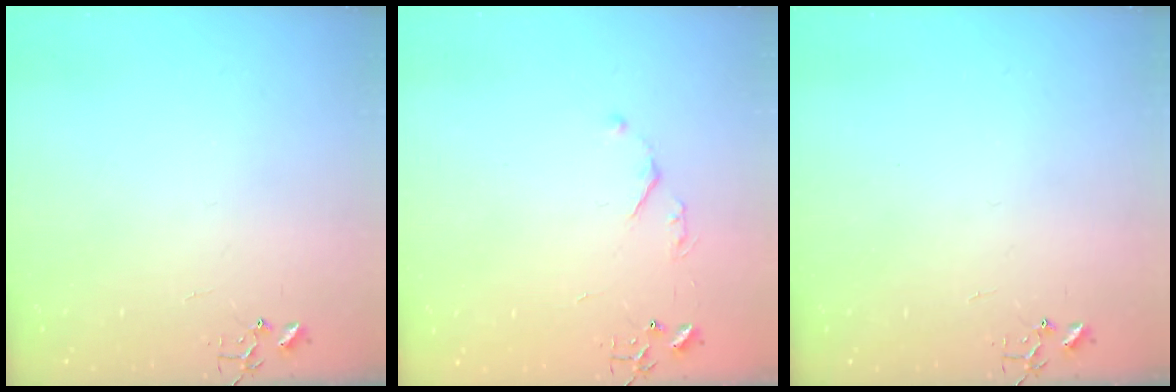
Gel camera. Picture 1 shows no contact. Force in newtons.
{"total": 4.3, "press": 4.3, "slide": 0.7}
{"total": 0.0}